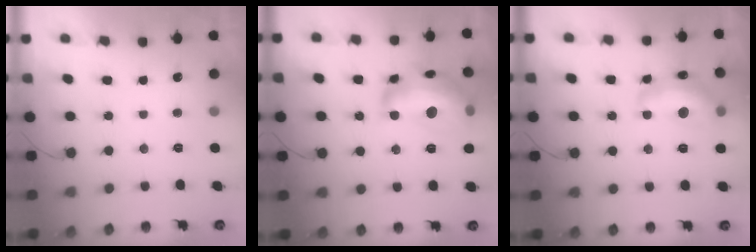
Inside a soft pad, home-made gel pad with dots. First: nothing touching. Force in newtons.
{"total": 21.0, "press": 21.0, "slide": 1.4}
{"total": 14.8, "press": 14.8, "slide": 1.1}